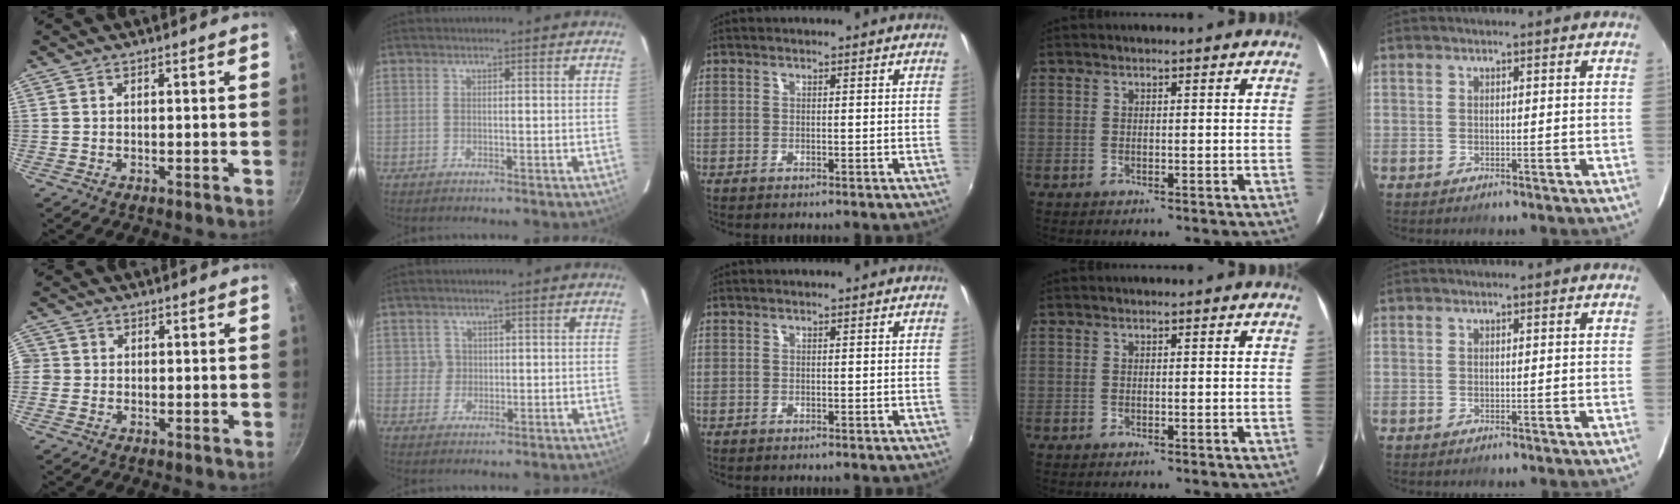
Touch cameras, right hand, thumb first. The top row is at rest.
{"thumb": {"total": 2.5, "force": [-0.5, 2.4, 0.5], "torque": [0.001, 0.006, -0.016]}, "index": {"total": 2.4, "force": [0.4, 2.4, -0.1], "torque": [0.011, 0.012, 0.007]}}